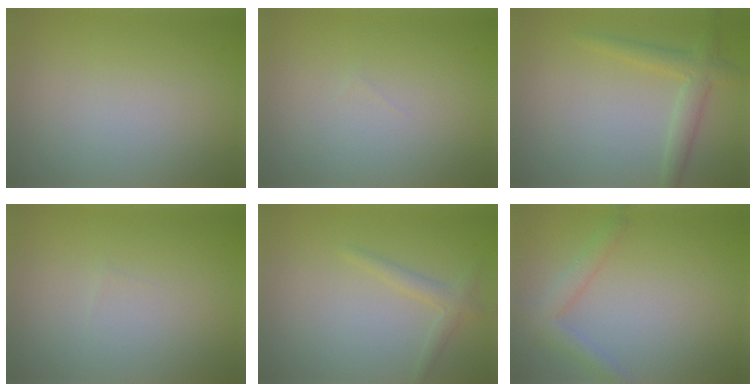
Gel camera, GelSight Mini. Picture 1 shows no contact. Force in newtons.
{"total": 0.0}
{"total": 2.6, "press": 2.6, "slide": 0.1}
{"total": 0.0}
{"total": 1.5, "press": 1.5, "slide": 0.1}
{"total": 2.3, "press": 2.3, "slide": 0.3}